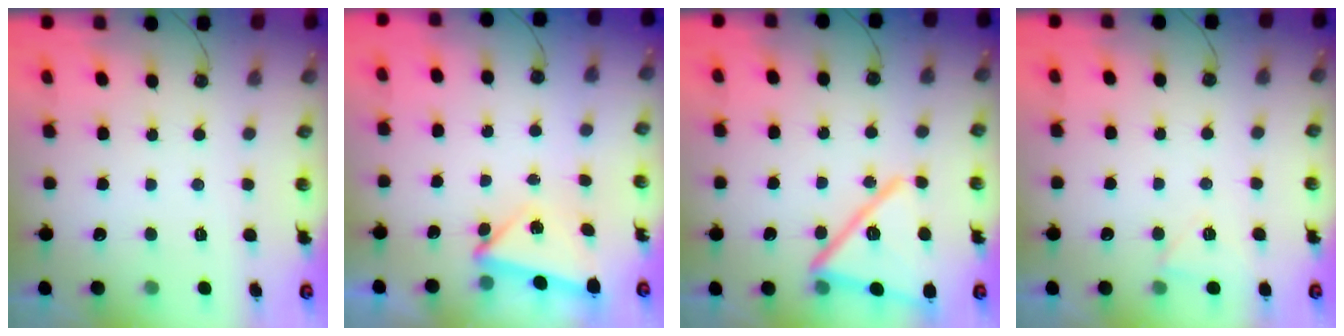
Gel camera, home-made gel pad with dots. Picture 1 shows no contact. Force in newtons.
{"total": 3.5, "press": 3.1, "slide": 1.7}
{"total": 18.0, "press": 18.0, "slide": 1.1}
{"total": 4.0, "press": 4.0, "slide": 0.3}